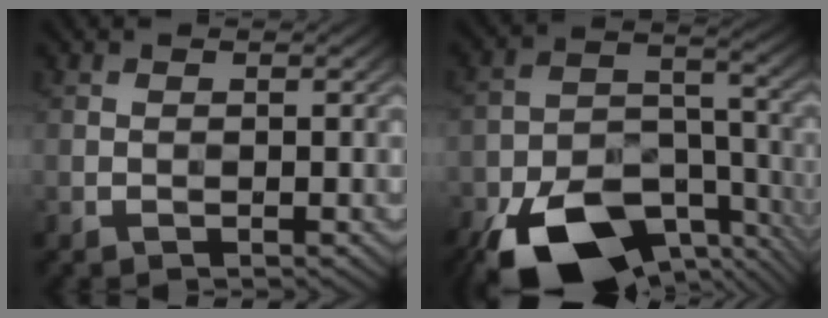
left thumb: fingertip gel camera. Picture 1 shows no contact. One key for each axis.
{"total": 17.2, "fx": -11.1, "fy": 8.7, "fz": 10.0, "tx": -0.211, "ty": -0.041, "tz": -0.170}